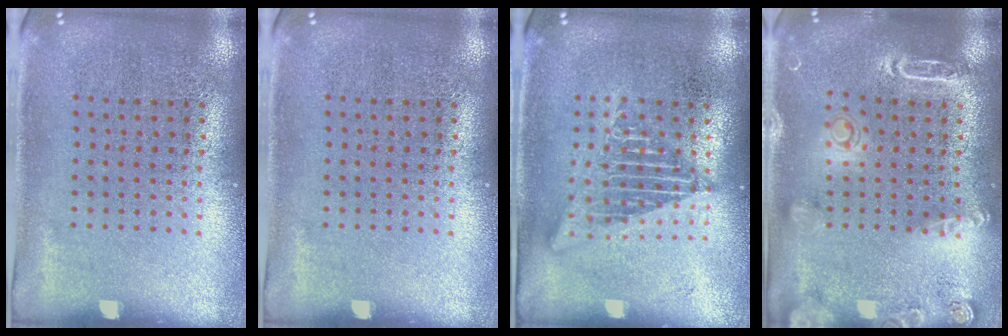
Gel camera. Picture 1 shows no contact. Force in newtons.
{"total": 0.0}
{"total": 2.6, "press": 2.6, "slide": 0.3}
{"total": 1.9, "press": 1.9, "slide": 0.5}